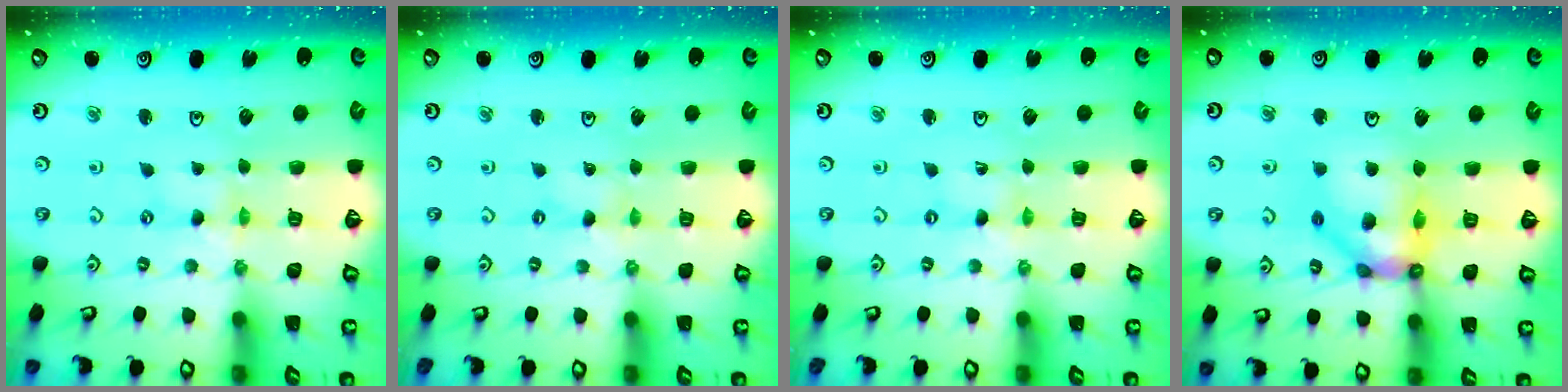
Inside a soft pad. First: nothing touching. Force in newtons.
{"total": 0.0}
{"total": 0.0}
{"total": 13.8, "press": 13.7, "slide": 1.7}